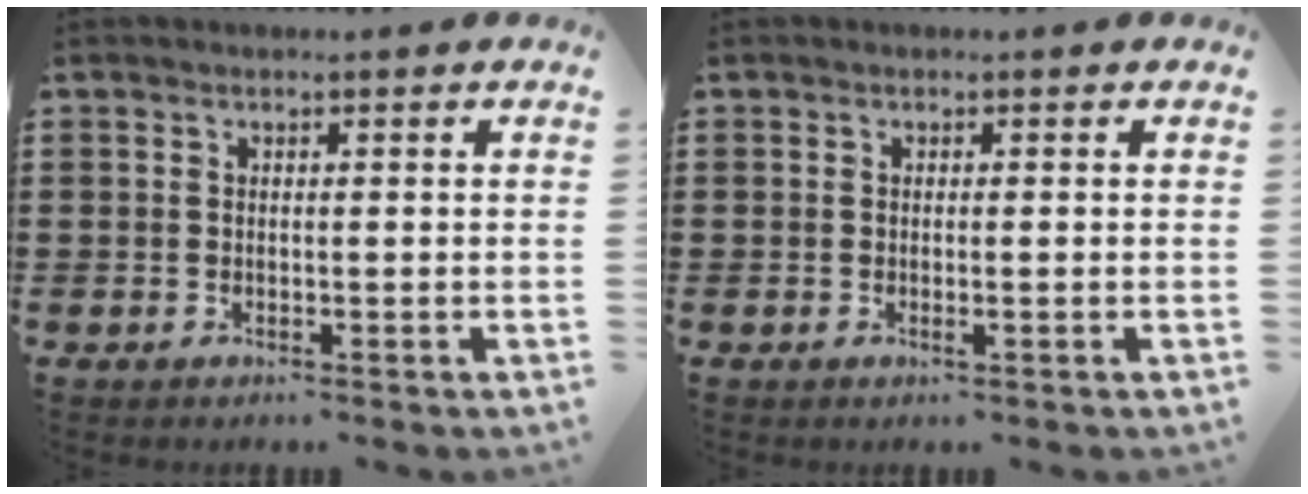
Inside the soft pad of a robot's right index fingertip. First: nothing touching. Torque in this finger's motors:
{"motor_torque": [0.06, 0.08, 0.03, 0.01]}